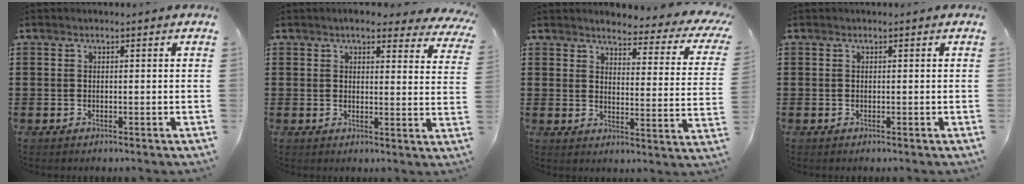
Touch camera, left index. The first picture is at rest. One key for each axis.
{"total": 4.7, "fx": 4.1, "fy": 0.9, "fz": 2.0, "tx": -0.038, "ty": -0.013, "tz": 0.071}
{"total": 3.5, "fx": 3.0, "fy": 0.3, "fz": 1.7, "tx": -0.044, "ty": -0.029, "tz": 0.041}
{"total": 0.0}